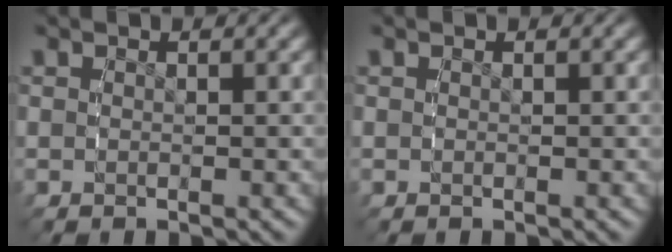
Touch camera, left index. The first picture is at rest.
{"total": 0.0}